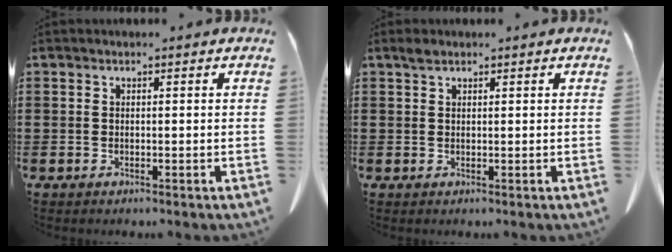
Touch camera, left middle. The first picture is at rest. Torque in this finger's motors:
{"motor_torque": [0.62, 0.73, -0.06, 0.00]}